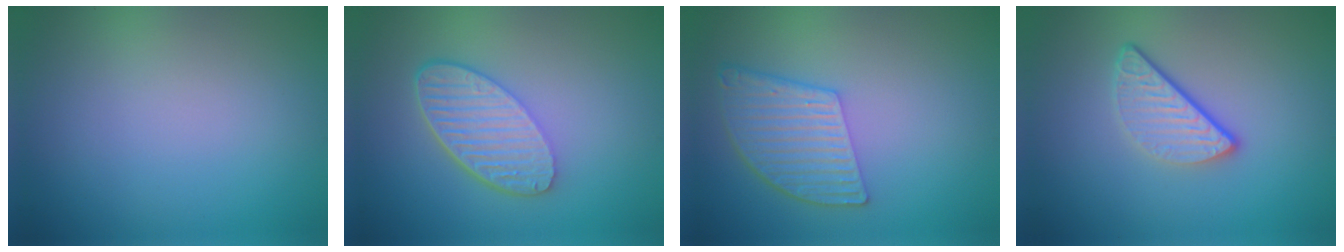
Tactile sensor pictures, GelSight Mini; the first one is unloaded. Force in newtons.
{"total": 5.6, "press": 4.2, "slide": 3.7}
{"total": 5.3, "press": 4.0, "slide": 3.5}
{"total": 3.4, "press": 2.6, "slide": 2.1}